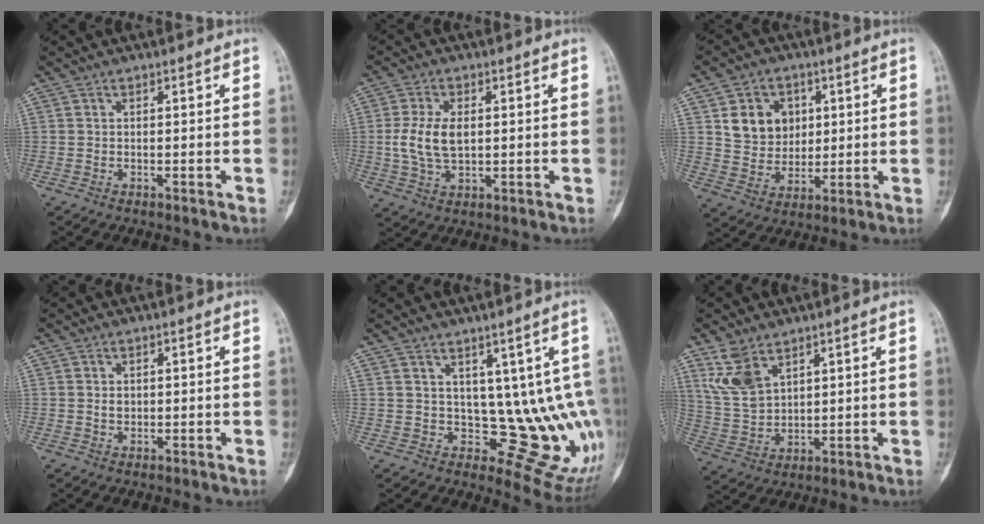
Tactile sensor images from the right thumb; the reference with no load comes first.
{"total": 7.9, "force": [0.5, 4.4, 6.5], "torque": [-0.131, -0.002, 0.013]}
{"total": 10.3, "force": [3.0, 8.5, 4.9], "torque": [-0.039, -0.013, 0.061]}
{"total": 1.3, "force": [0.2, 1.0, 0.8], "torque": [-0.005, 0.001, 0.005]}
{"total": 10.7, "force": [2.8, 6.5, 8.1], "torque": [-0.051, -0.029, 0.059]}
{"total": 8.3, "force": [5.1, 4.6, 4.7], "torque": [-0.086, -0.018, 0.117]}